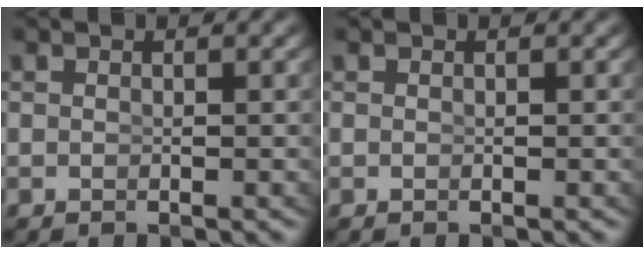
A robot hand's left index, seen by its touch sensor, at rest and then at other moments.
{"total": 0.0}